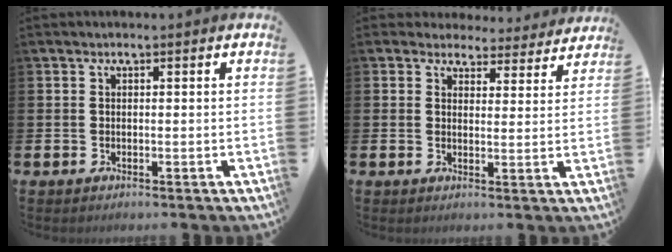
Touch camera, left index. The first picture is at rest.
{"total": 3.7, "force": [3.4, 1.5, 0.3], "torque": [-0.010, -0.025, 0.058]}